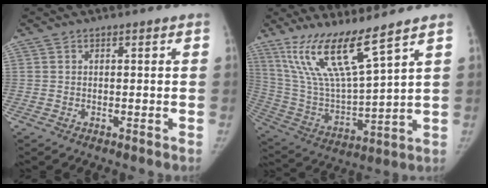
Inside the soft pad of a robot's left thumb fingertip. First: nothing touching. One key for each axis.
{"total": 15.6, "fx": 10.7, "fy": 1.9, "fz": 11.2, "tx": -0.212, "ty": -0.062, "tz": 0.224}